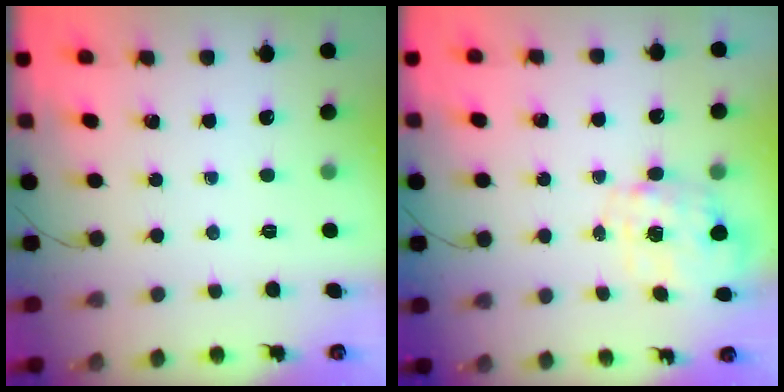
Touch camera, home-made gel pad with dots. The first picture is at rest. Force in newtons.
{"total": 2.8, "press": 2.6, "slide": 0.9}